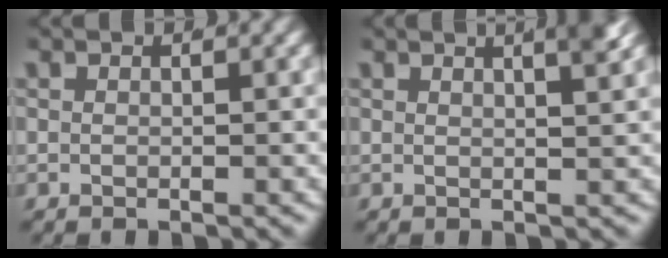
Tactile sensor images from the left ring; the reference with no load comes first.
{"total": 4.7, "force": [2.6, 1.1, 3.8], "torque": [-0.035, 0.013, 0.035]}